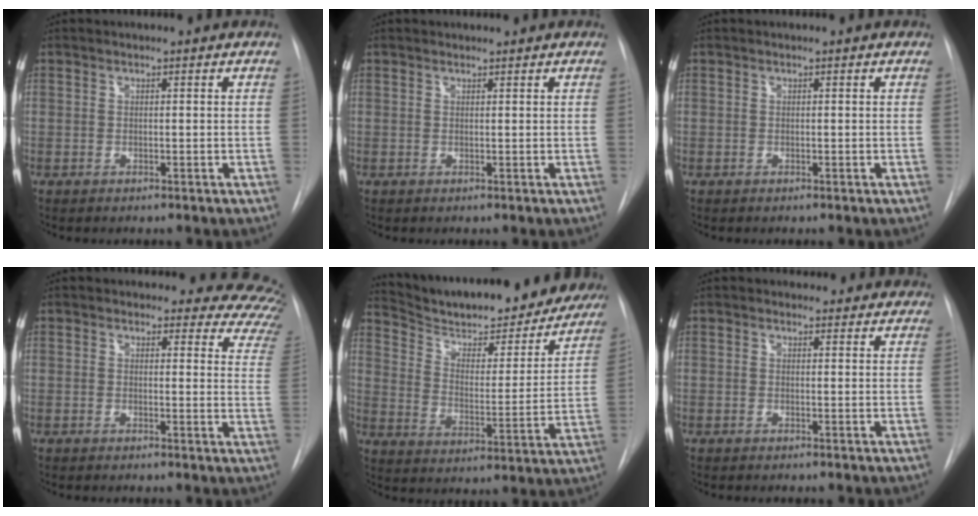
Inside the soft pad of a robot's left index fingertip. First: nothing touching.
{"total": 0.0}
{"total": 0.0}
{"total": 11.6, "force": [10.5, 4.4, 2.2], "torque": [0.023, -0.067, 0.066]}
{"total": 25.7, "force": [23.0, 5.7, 9.8], "torque": [-0.153, -0.044, 0.310]}
{"total": 5.4, "force": [4.9, 2.3, 0.4], "torque": [0.020, 0.000, 0.035]}